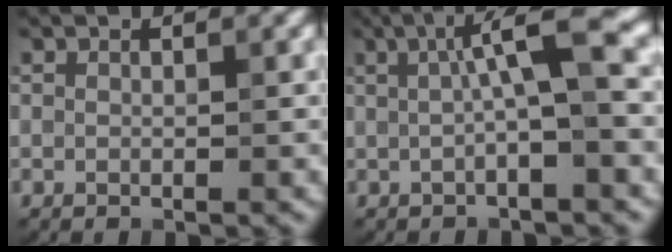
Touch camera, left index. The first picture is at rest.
{"total": 5.3, "force": [0.7, 0.8, 5.2], "torque": [-0.089, 0.016, 0.008]}